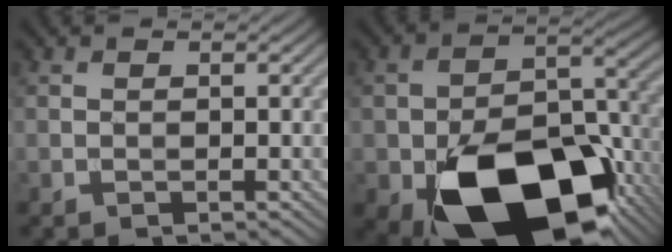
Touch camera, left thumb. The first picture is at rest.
{"total": 19.8, "force": [-10.0, 11.7, 12.5], "torque": [-0.219, -0.052, -0.140]}